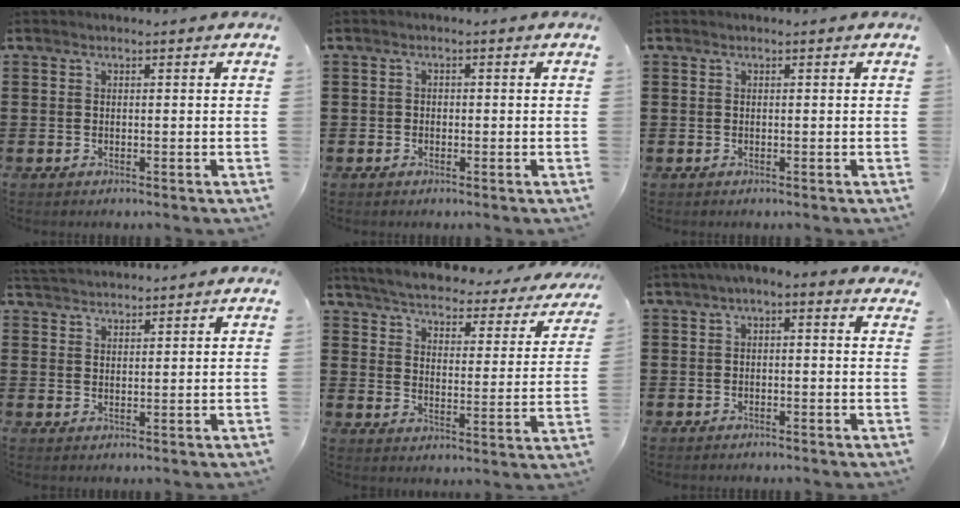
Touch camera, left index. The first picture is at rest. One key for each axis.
{"total": 0.9, "fx": -0.5, "fy": 0.8, "fz": 0.3, "tx": -0.008, "ty": 0.002, "tz": -0.011}
{"total": 0.0}
{"total": 2.4, "fx": 2.4, "fy": 0.0, "fz": -0.1, "tx": -0.006, "ty": -0.004, "tz": 0.046}
{"total": 3.8, "fx": 3.7, "fy": 0.0, "fz": 0.8, "tx": -0.039, "ty": -0.033, "tz": 0.056}
{"total": 1.6, "fx": -1.1, "fy": 0.4, "fz": 1.1, "tx": -0.019, "ty": 0.001, "tz": -0.023}